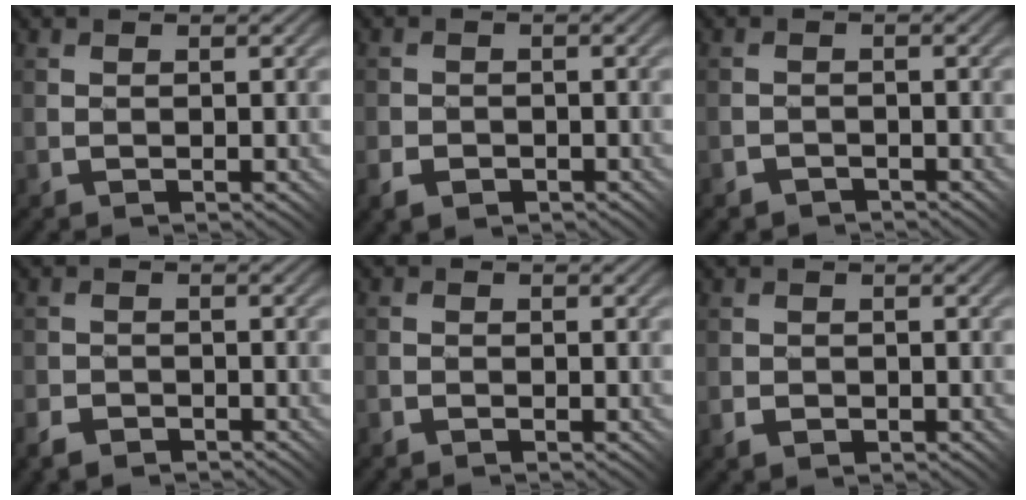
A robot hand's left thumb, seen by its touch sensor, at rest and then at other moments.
{"total": 2.6, "force": [-1.6, 1.9, 0.8], "torque": [-0.007, -0.002, -0.039]}
{"total": 1.7, "force": [-1.5, 0.8, -0.3], "torque": [0.012, 0.006, -0.029]}
{"total": 3.1, "force": [-2.5, 1.7, 0.8], "torque": [-0.017, -0.002, -0.055]}
{"total": 1.5, "force": [-1.1, 1.0, 0.2], "torque": [0.003, 0.001, -0.029]}
{"total": 1.5, "force": [-0.9, 1.2, 0.3], "torque": [0.000, 0.000, -0.021]}